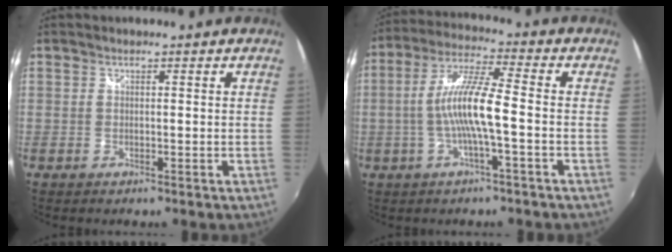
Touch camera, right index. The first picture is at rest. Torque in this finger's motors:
{"motor_torque": [1.57, -0.44, 0.88, 0.21]}